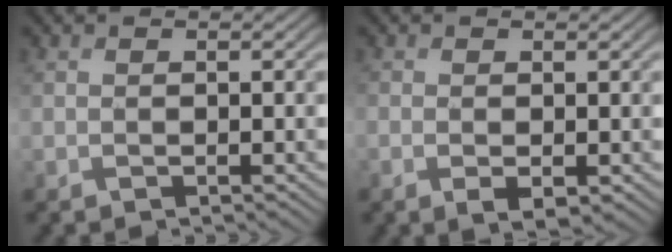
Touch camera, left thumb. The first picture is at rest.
{"total": 1.5, "force": [-0.5, 0.7, 1.2], "torque": [-0.021, -0.009, -0.008]}